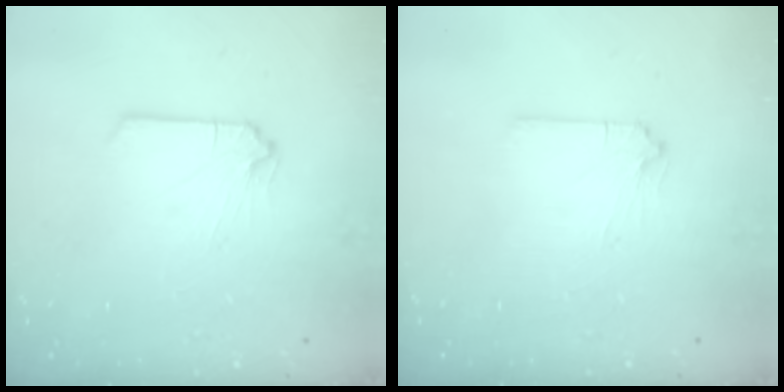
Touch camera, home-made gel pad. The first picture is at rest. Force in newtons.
{"total": 1.1, "press": 1.1, "slide": 0.3}